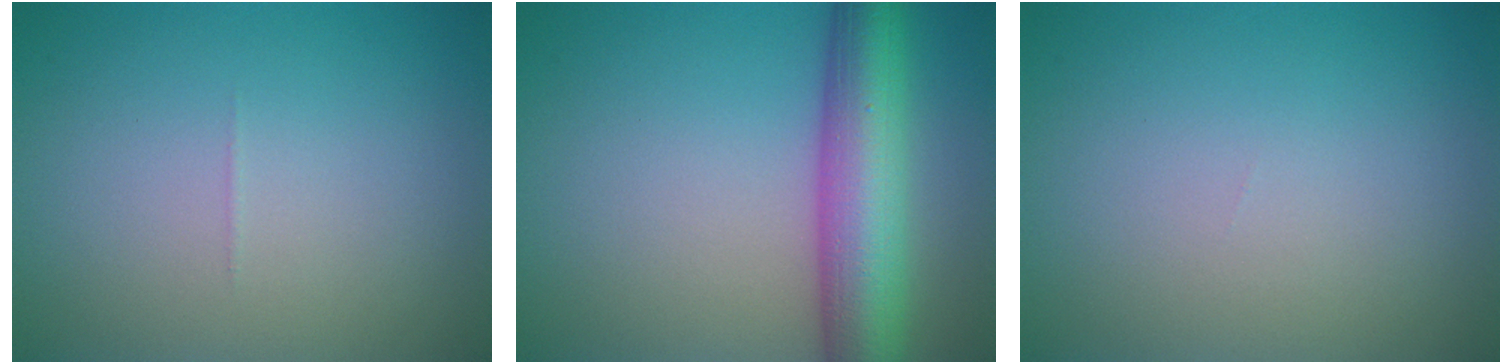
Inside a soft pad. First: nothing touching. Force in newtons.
{"total": 8.5, "press": 8.5, "slide": 0.3}
{"total": 0.0}